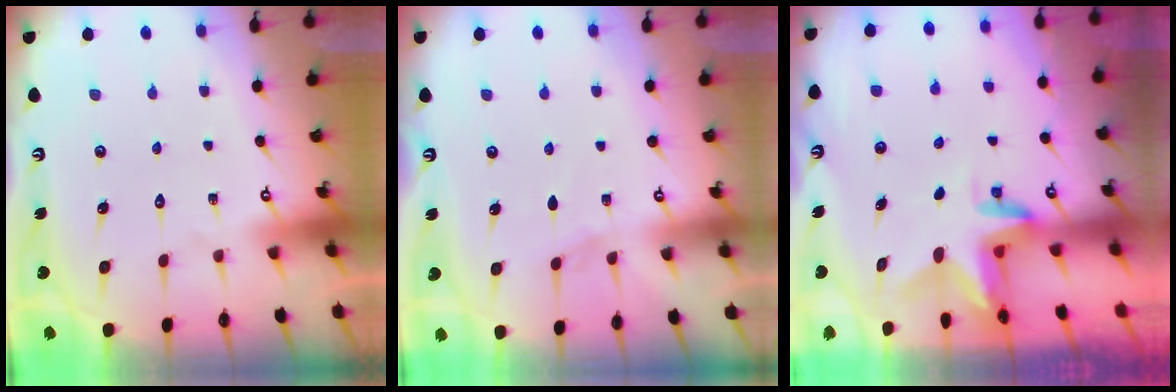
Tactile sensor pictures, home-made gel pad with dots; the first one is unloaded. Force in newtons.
{"total": 4.0, "press": 3.9, "slide": 0.4}
{"total": 2.9, "press": 2.9, "slide": 0.3}